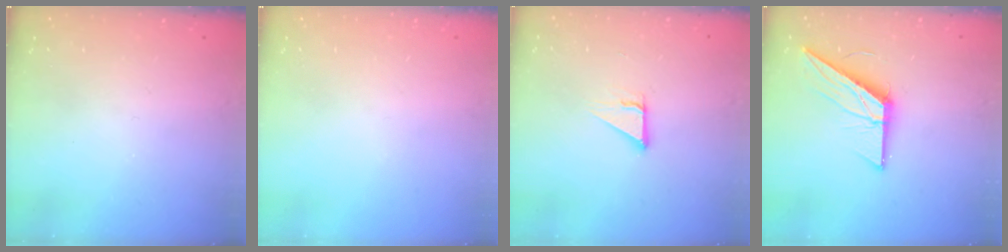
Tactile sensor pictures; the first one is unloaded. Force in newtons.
{"total": 0.0}
{"total": 3.4, "press": 3.4, "slide": 0.3}
{"total": 12.7, "press": 12.7, "slide": 0.6}